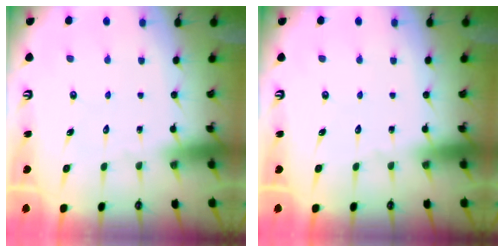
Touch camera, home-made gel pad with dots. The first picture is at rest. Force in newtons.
{"total": 0.0}